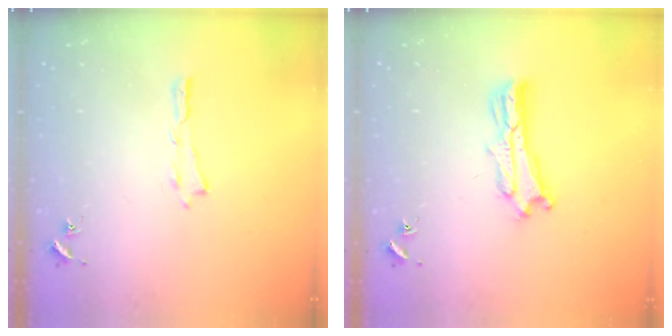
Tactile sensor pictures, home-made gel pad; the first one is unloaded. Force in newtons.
{"total": 4.0, "press": 4.0, "slide": 0.4}